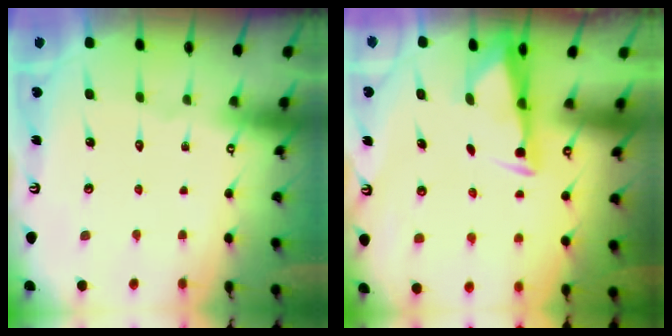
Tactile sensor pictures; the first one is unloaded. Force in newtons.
{"total": 3.4, "press": 3.2, "slide": 1.0}